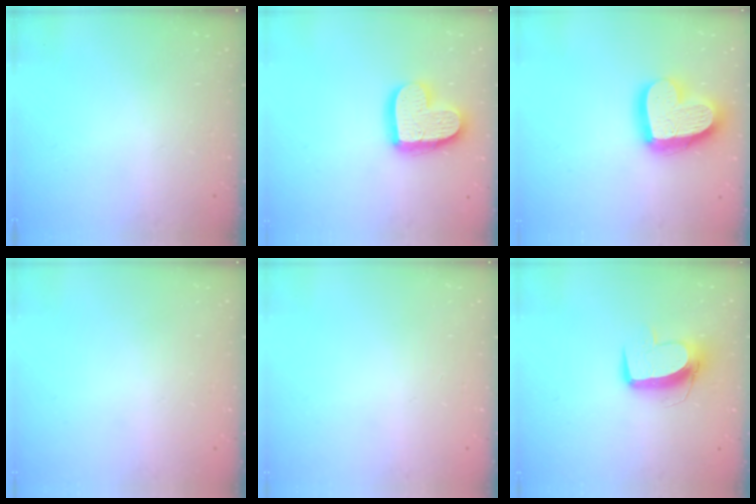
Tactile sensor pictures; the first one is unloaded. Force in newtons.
{"total": 16.4, "press": 16.4, "slide": 1.0}
{"total": 20.8, "press": 20.7, "slide": 1.9}
{"total": 0.0}
{"total": 0.0}
{"total": 10.4, "press": 10.3, "slide": 1.0}